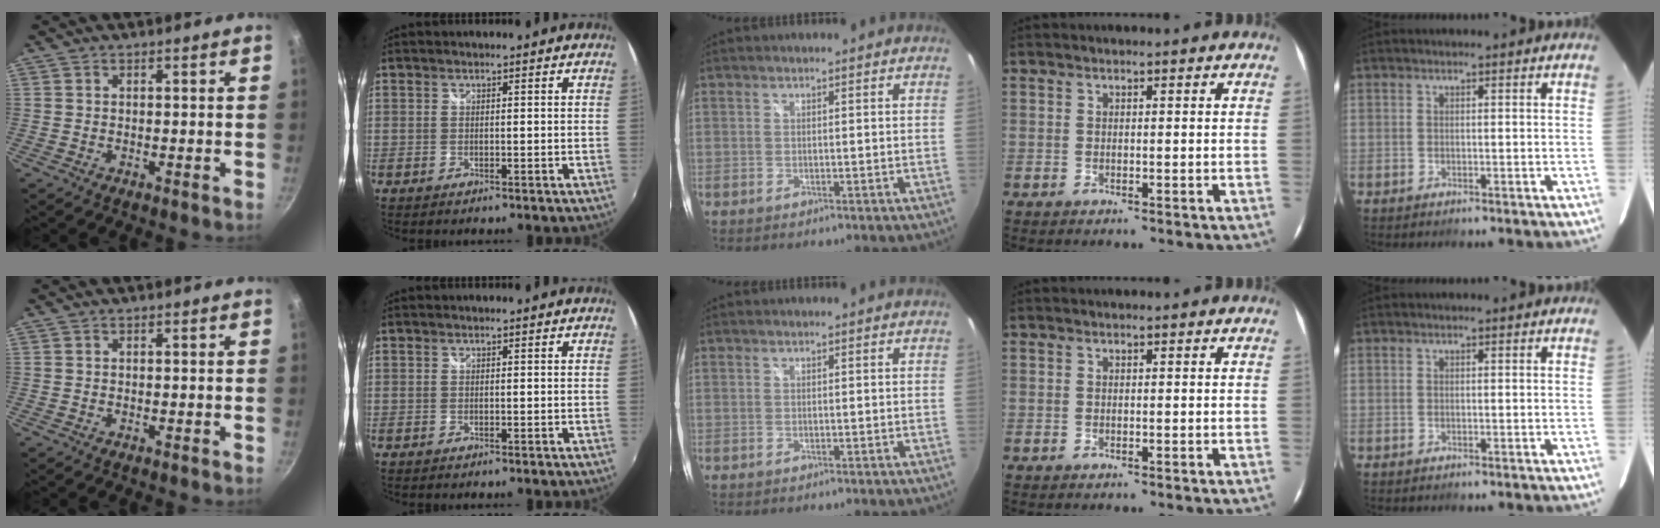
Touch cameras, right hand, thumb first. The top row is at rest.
{}